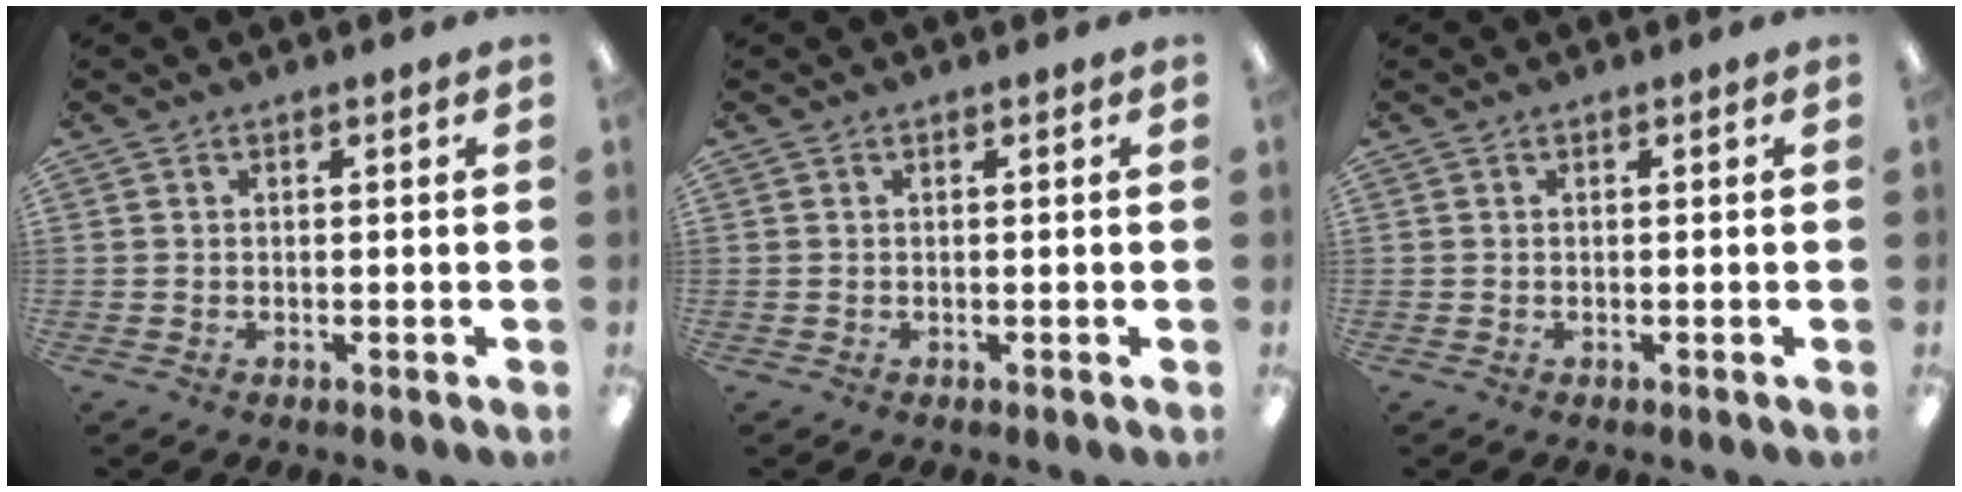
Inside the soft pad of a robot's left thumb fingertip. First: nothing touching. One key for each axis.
{"total": 0.0}
{"total": 0.0}